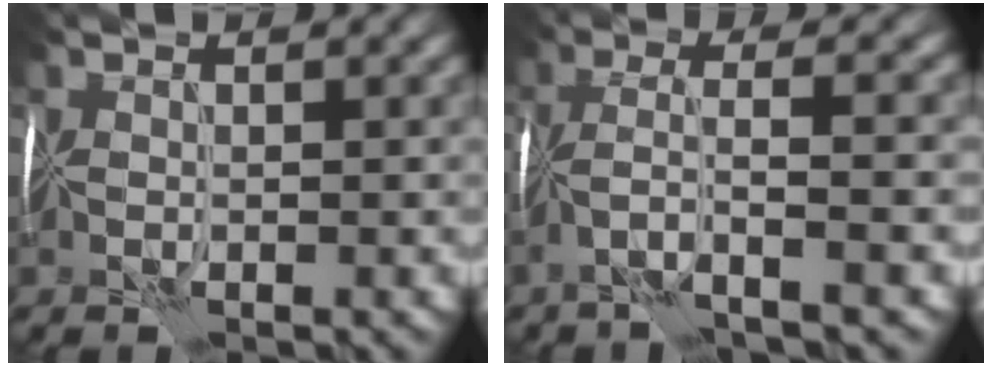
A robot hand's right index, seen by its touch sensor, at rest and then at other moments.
{"total": 4.2, "force": [-1.9, 0.7, 3.7], "torque": [-0.076, 0.013, -0.043]}